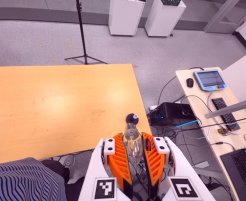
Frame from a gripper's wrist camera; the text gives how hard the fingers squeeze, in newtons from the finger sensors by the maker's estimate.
{"total": 19.1, "left": 23.6, "right": 14.6}